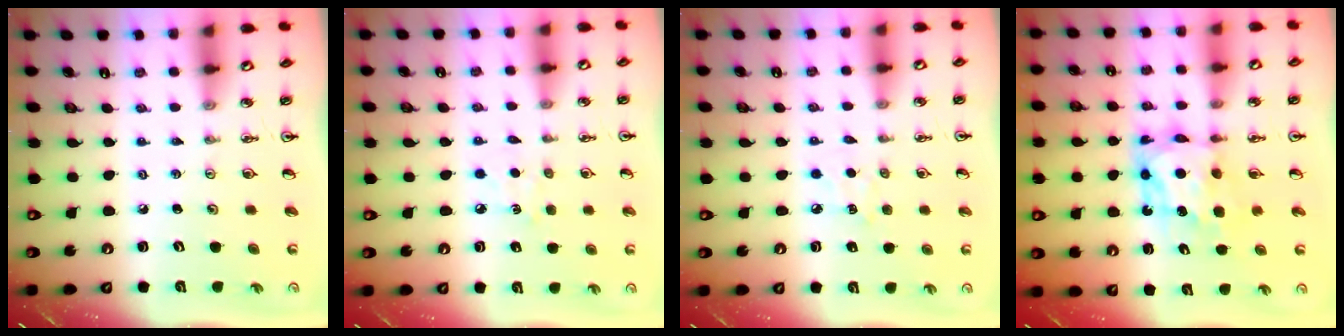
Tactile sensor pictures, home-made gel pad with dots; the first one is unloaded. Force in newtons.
{"total": 5.5, "press": 5.5, "slide": 0.6}
{"total": 5.4, "press": 5.4, "slide": 0.7}
{"total": 6.8, "press": 6.8, "slide": 0.7}